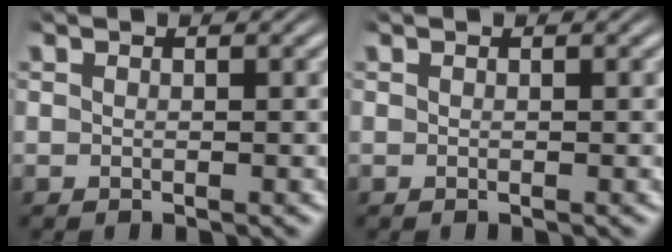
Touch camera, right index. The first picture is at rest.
{"total": 0.0}